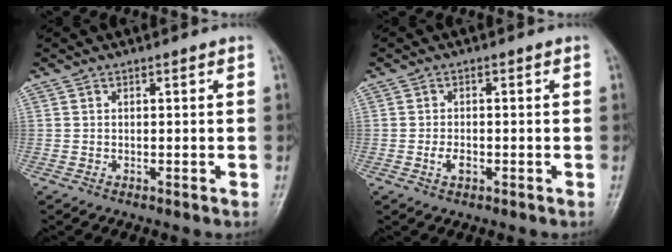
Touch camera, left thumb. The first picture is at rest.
{"total": 2.6, "force": [-0.9, 1.7, 1.8], "torque": [-0.027, 0.003, -0.018]}